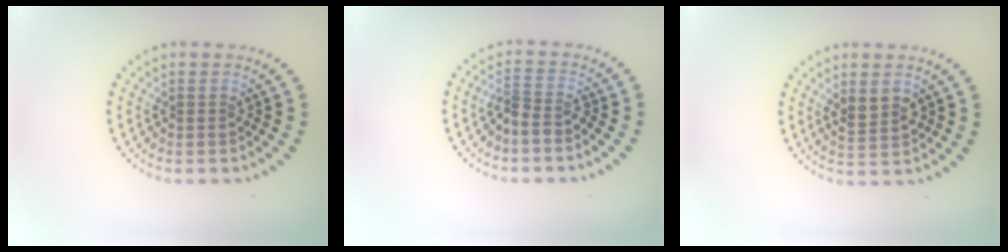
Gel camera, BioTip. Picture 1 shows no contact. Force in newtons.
{"total": 1.9, "press": 1.4, "slide": 1.3}
{"total": 2.1, "press": 2.0, "slide": 0.4}